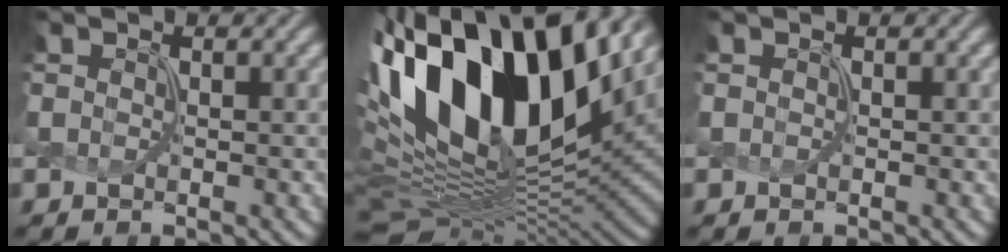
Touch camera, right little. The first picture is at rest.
{"total": 16.5, "force": [5.5, 9.3, 12.5], "torque": [-0.229, 0.019, 0.094]}
{"total": 0.0}